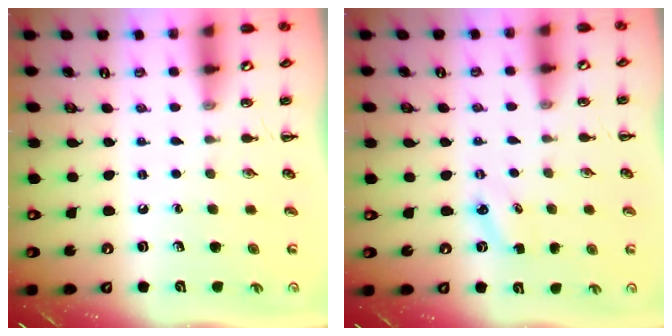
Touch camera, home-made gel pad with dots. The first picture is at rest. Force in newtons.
{"total": 2.9, "press": 2.7, "slide": 0.8}